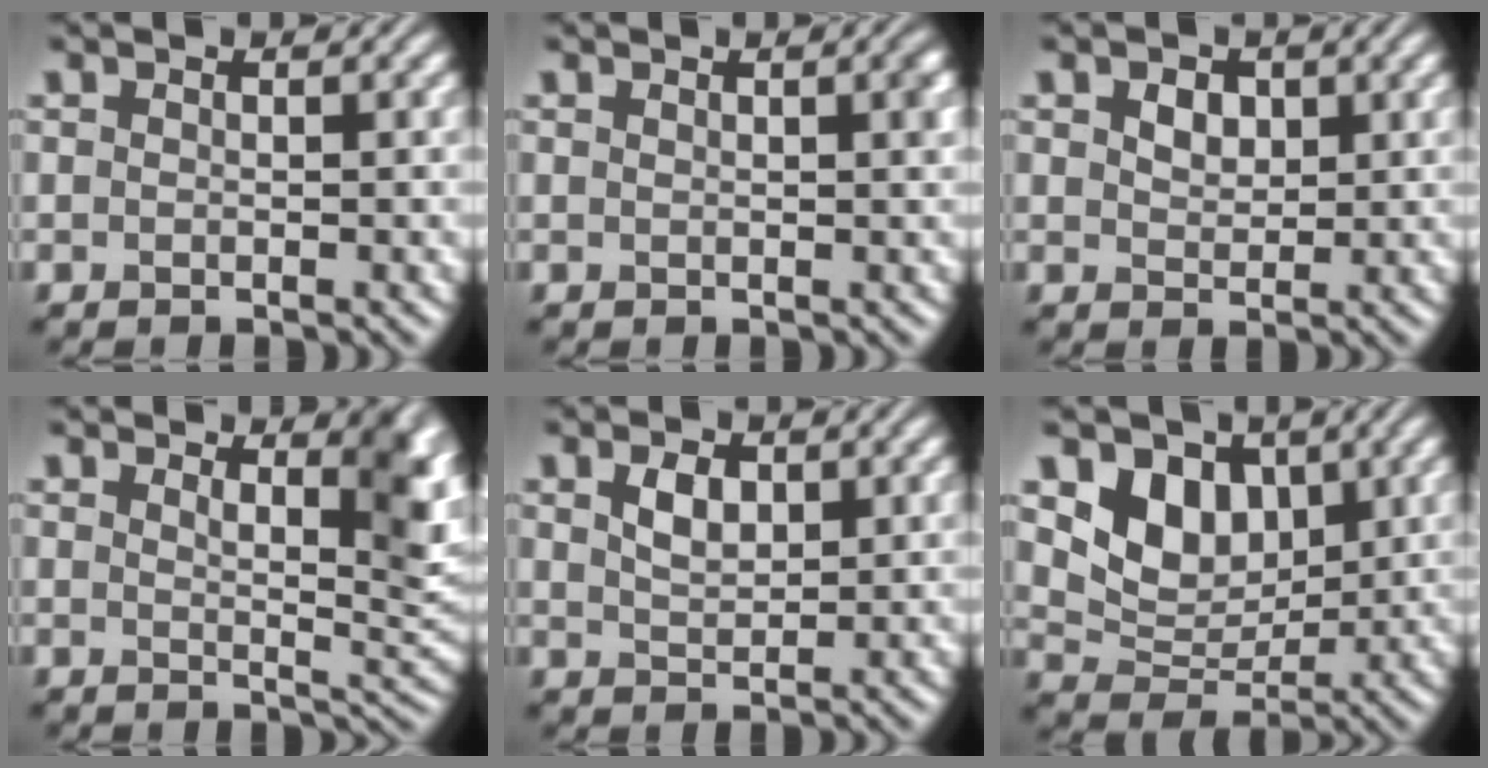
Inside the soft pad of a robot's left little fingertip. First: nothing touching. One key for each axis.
{"total": 1.1, "fx": 0.5, "fy": 0.3, "fz": 1.0, "tx": -0.012, "ty": 0.002, "tz": 0.008}
{"total": 2.0, "fx": 0.9, "fy": 1.4, "fz": 1.1, "tx": -0.024, "ty": 0.001, "tz": 0.016}
{"total": 5.6, "fx": 2.8, "fy": 1.8, "fz": 4.4, "tx": -0.045, "ty": -0.005, "tz": 0.040}
{"total": 2.4, "fx": 1.0, "fy": 1.4, "fz": 1.6, "tx": -0.037, "ty": 0.001, "tz": 0.022}
{"total": 5.1, "fx": 2.1, "fy": 3.8, "fz": 2.7, "tx": -0.052, "ty": -0.012, "tz": 0.033}